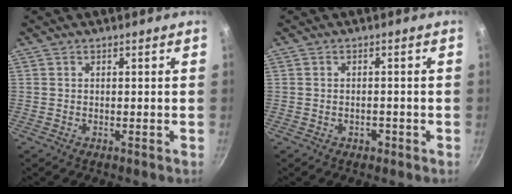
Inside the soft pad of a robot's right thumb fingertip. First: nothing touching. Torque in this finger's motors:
{"motor_torque": [-0.32, 0.05, -0.35, -0.14, 0.10]}